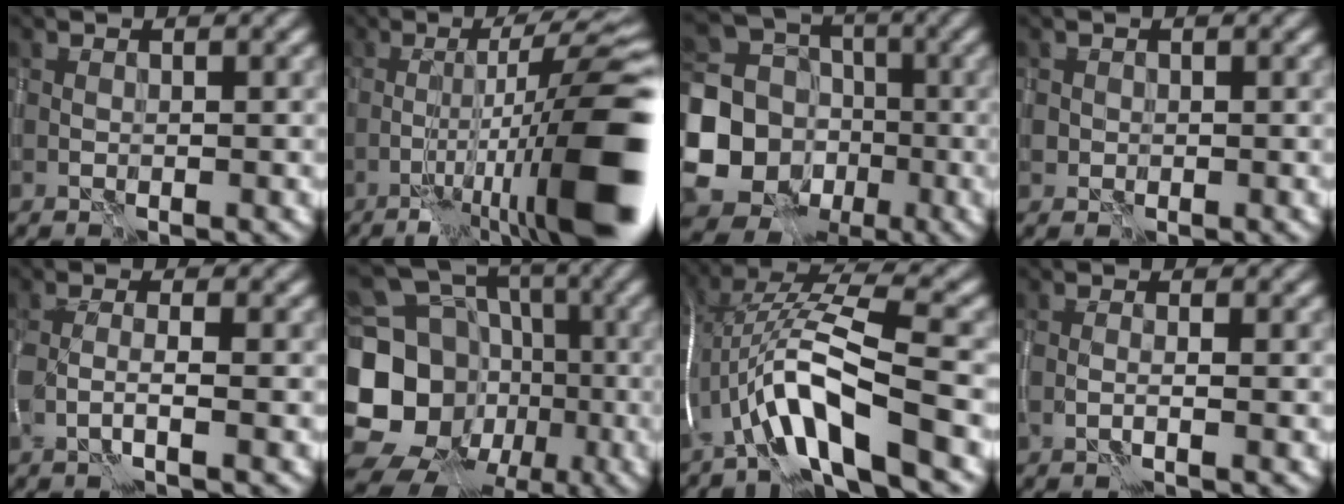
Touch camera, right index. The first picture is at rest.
{"total": 13.6, "force": [-5.0, 1.9, 12.5], "torque": [-0.181, 0.017, -0.073]}
{"total": 13.7, "force": [-2.9, 12.3, 5.2], "torque": [-0.134, -0.025, -0.070]}
{"total": 0.5, "force": [0.0, 0.5, 0.0], "torque": [0.004, -0.003, 0.000]}
{"total": 1.9, "force": [-0.5, 0.2, 1.8], "torque": [-0.034, -0.001, -0.017]}
{"total": 15.8, "force": [-2.6, 13.5, 7.9], "torque": [-0.175, -0.004, -0.051]}
{"total": 10.8, "force": [-4.1, 2.5, 9.7], "torque": [-0.188, 0.027, -0.076]}
{"total": 1.4, "force": [-0.2, 0.3, 1.3], "torque": [-0.021, -0.006, -0.011]}